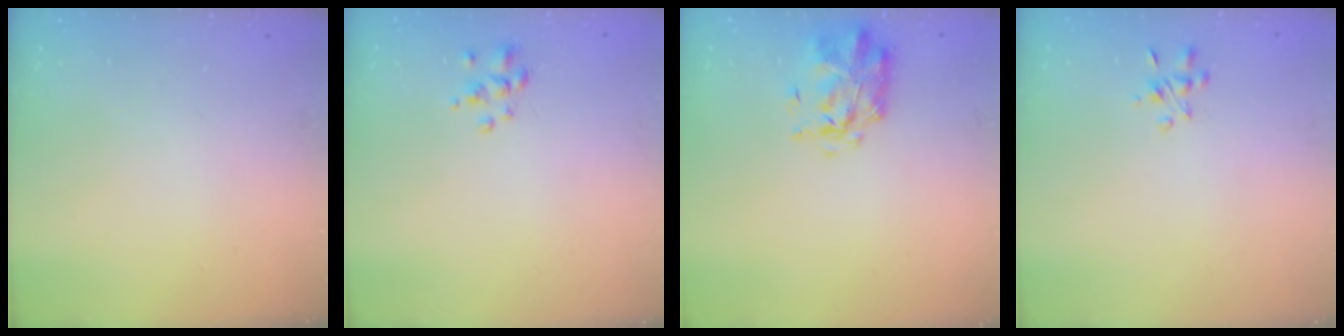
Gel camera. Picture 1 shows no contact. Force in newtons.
{"total": 2.7, "press": 2.5, "slide": 0.9}
{"total": 2.8, "press": 2.7, "slide": 0.6}
{"total": 3.4, "press": 3.2, "slide": 1.2}